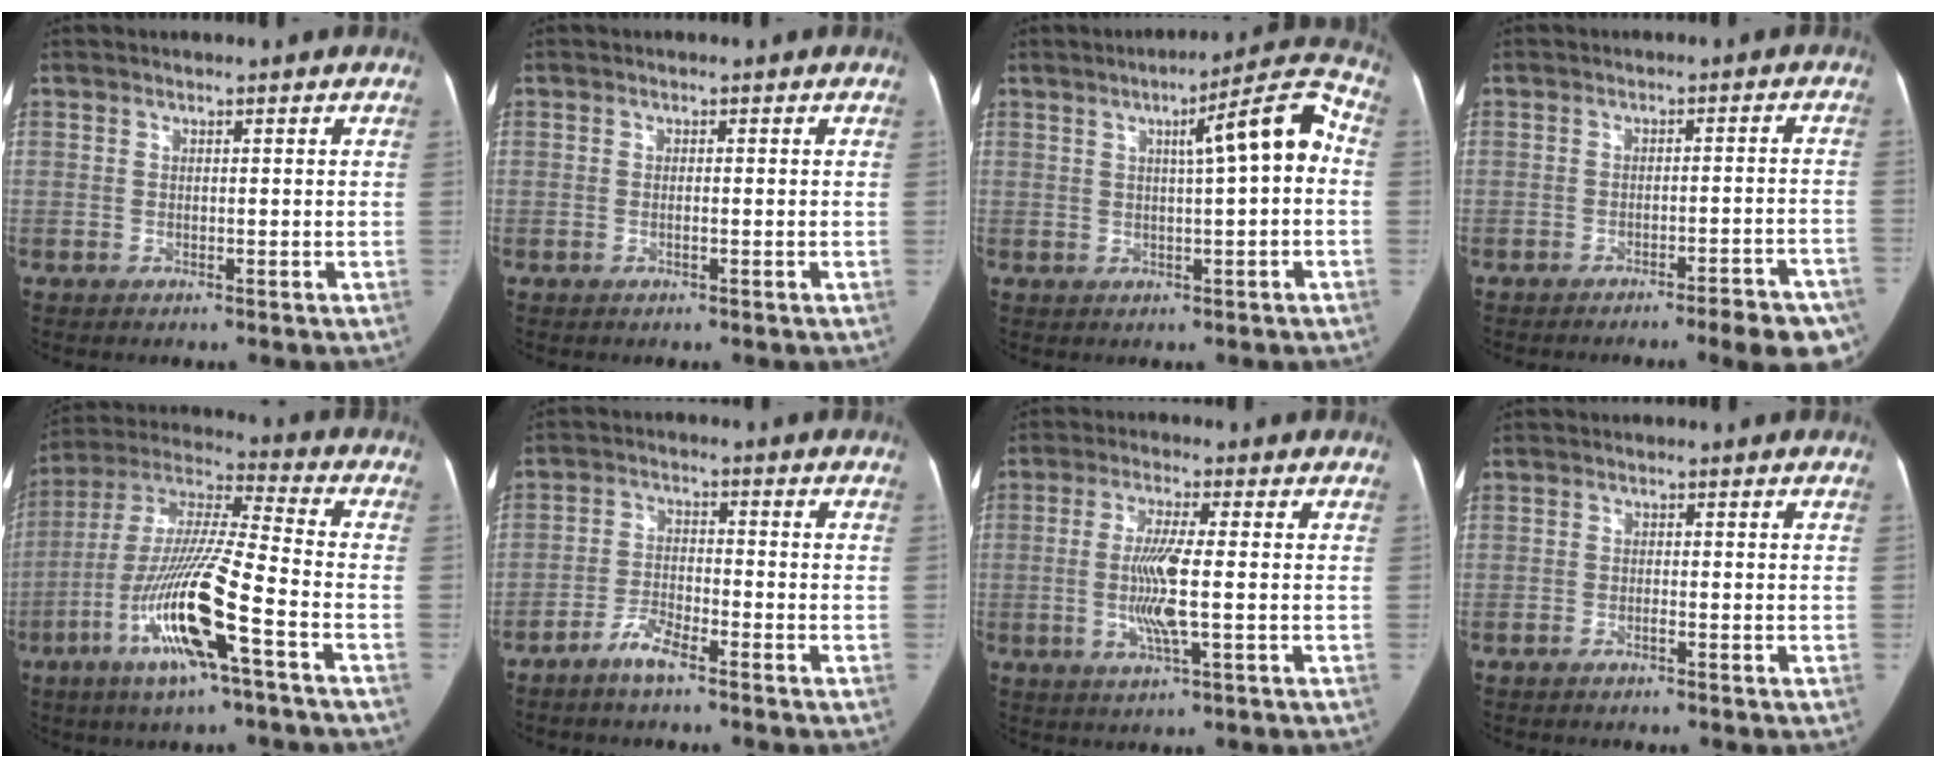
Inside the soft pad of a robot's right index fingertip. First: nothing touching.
{"total": 0.9, "force": [-0.3, 0.3, 0.8], "torque": [-0.017, 0.002, -0.005]}
{"total": 9.6, "force": [1.2, 1.0, 9.5], "torque": [-0.129, 0.032, 0.013]}
{"total": 9.4, "force": [-7.0, 1.5, 6.1], "torque": [-0.052, 0.022, -0.093]}
{"total": 17.7, "force": [-7.1, 0.9, 16.2], "torque": [-0.335, -0.011, -0.135]}
{"total": 4.9, "force": [-3.7, 1.4, 2.8], "torque": [-0.064, 0.003, -0.074]}
{"total": 7.6, "force": [-1.0, 0.6, 7.5], "torque": [-0.152, -0.005, -0.020]}
{"total": 1.0, "force": [-0.7, 0.4, 0.6], "torque": [-0.010, 0.002, -0.013]}